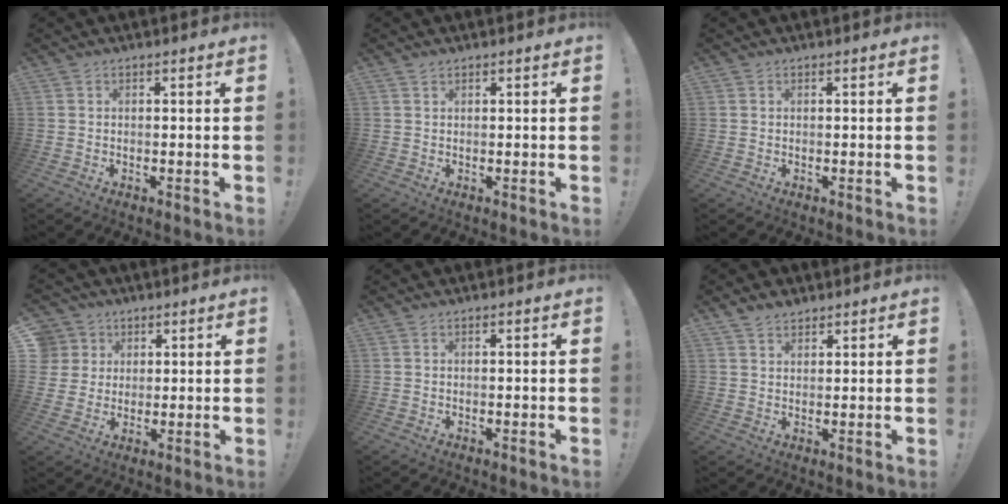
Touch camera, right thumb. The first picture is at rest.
{"total": 0.7, "force": [0.6, 0.2, 0.3], "torque": [-0.004, 0.000, 0.012]}
{"total": 0.0}
{"total": 7.3, "force": [2.5, 6.7, 1.2], "torque": [-0.027, -0.018, 0.052]}
{"total": 0.0}
{"total": 3.3, "force": [2.7, 1.7, 0.9], "torque": [-0.014, -0.014, 0.050]}